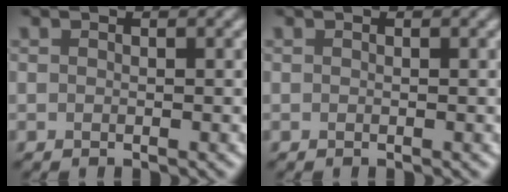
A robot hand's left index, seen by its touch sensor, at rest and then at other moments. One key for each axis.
{"total": 0.0}